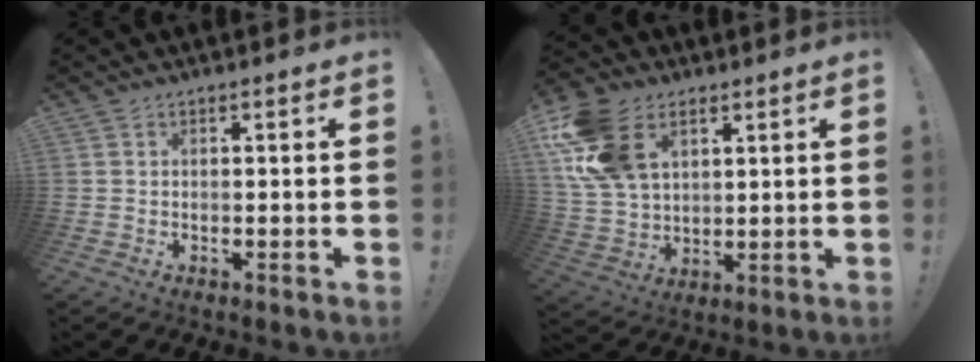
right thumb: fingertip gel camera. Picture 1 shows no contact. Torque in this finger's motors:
{"motor_torque": [2.28, 2.60, 0.54, 0.59, 0.13]}